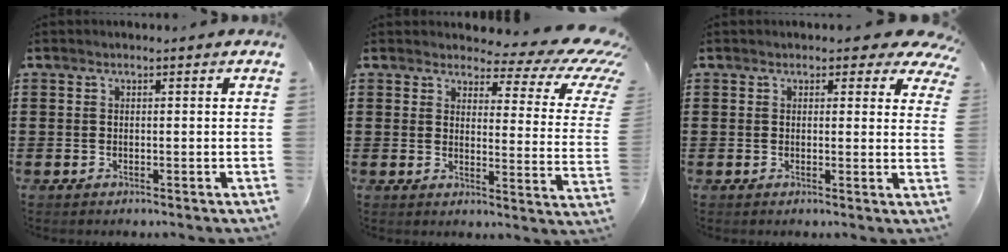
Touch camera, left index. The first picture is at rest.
{"total": 5.6, "force": [4.3, 1.5, 3.4], "torque": [-0.062, -0.030, 0.068]}
{"total": 2.5, "force": [1.9, 1.1, 1.3], "torque": [-0.018, -0.005, 0.029]}